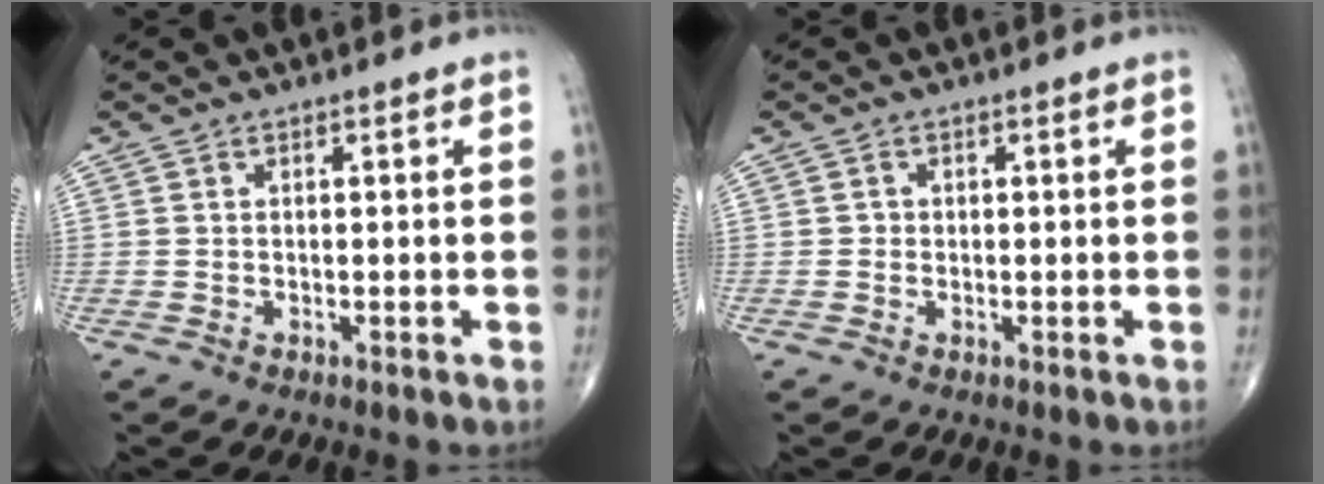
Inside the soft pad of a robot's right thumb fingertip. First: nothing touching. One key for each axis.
{"total": 0.9, "fx": 0.0, "fy": 0.8, "fz": 0.2, "tx": 0.000, "ty": 0.002, "tz": -0.001}